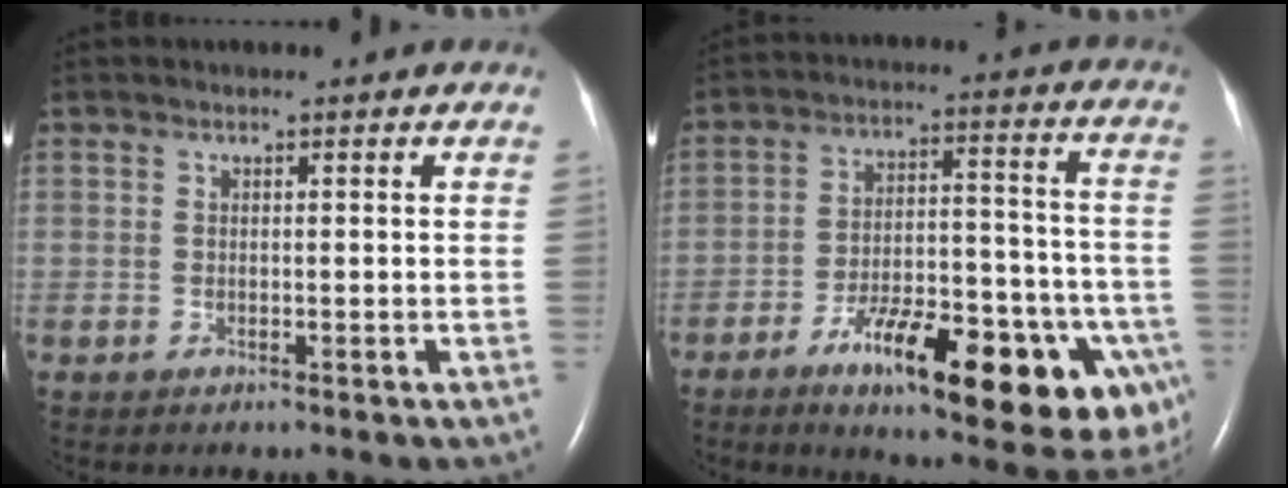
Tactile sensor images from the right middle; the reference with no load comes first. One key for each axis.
{"total": 23.5, "fx": -12.2, "fy": 6.8, "fz": 18.9, "tx": -0.180, "ty": 0.025, "tz": -0.169}